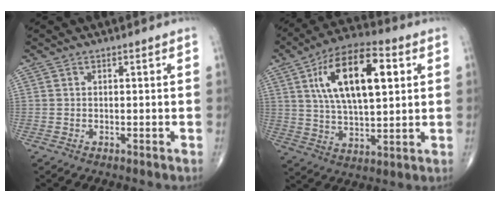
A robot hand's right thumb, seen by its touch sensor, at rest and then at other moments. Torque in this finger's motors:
{"motor_torque": [-0.40, 1.17, 1.50, 0.19, 0.53]}